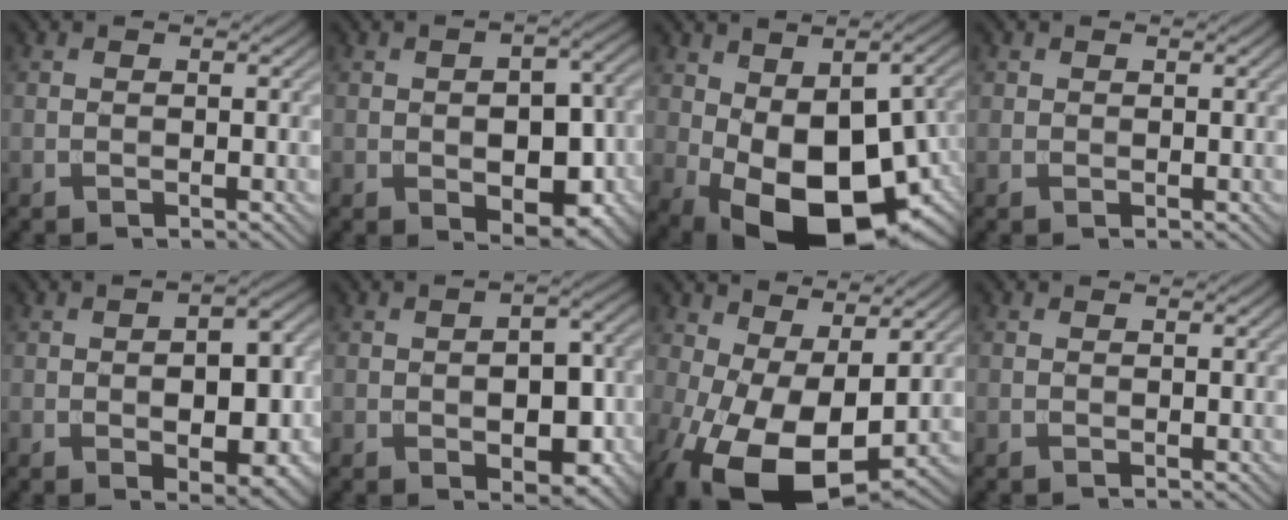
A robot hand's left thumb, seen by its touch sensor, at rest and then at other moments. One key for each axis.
{"total": 8.2, "fx": -2.2, "fy": 4.4, "fz": 6.5, "tx": -0.092, "ty": -0.004, "tz": -0.029}
{"total": 16.7, "fx": -3.9, "fy": 9.4, "fz": 13.3, "tx": -0.212, "ty": -0.036, "tz": -0.045}
{"total": 1.1, "fx": 0.6, "fy": 0.9, "fz": 0.1, "tx": -0.002, "ty": -0.003, "tz": 0.008}
{"total": 8.9, "fx": -2.1, "fy": 4.3, "fz": 7.5, "tx": -0.095, "ty": 0.003, "tz": -0.028}
{"total": 7.4, "fx": -2.2, "fy": 3.7, "fz": 6.0, "tx": -0.083, "ty": 0.000, "tz": -0.030}
{"total": 15.0, "fx": -2.6, "fy": 7.6, "fz": 12.7, "tx": -0.260, "ty": -0.022, "tz": -0.036}
{"total": 0.0}